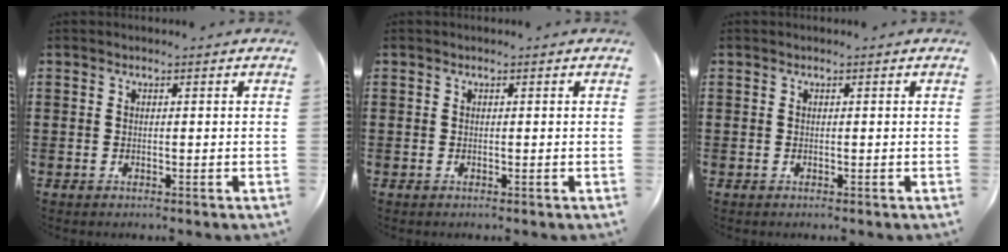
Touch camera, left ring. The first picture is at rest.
{"total": 0.0}
{"total": 0.0}